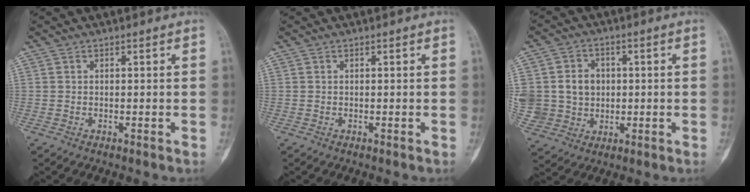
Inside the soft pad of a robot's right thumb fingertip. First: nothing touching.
{"total": 0.0}
{"total": 13.9, "force": [1.0, 12.6, 5.7], "torque": [-0.109, 0.022, 0.037]}